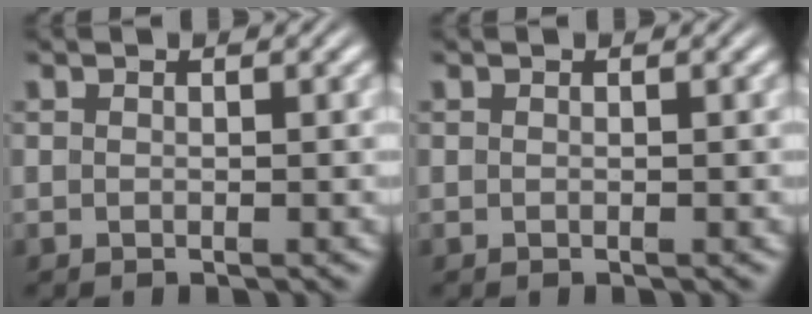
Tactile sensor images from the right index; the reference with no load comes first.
{"total": 0.0}